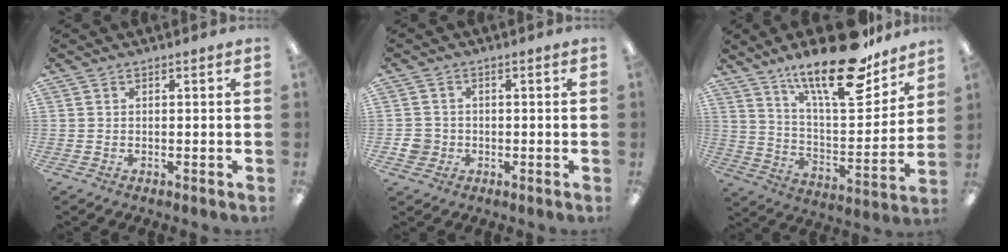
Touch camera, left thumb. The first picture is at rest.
{"total": 4.0, "force": [-0.8, 3.7, 1.1], "torque": [-0.017, 0.002, -0.017]}
{"total": 23.2, "force": [16.3, 7.2, 14.8], "torque": [-0.233, -0.102, 0.270]}